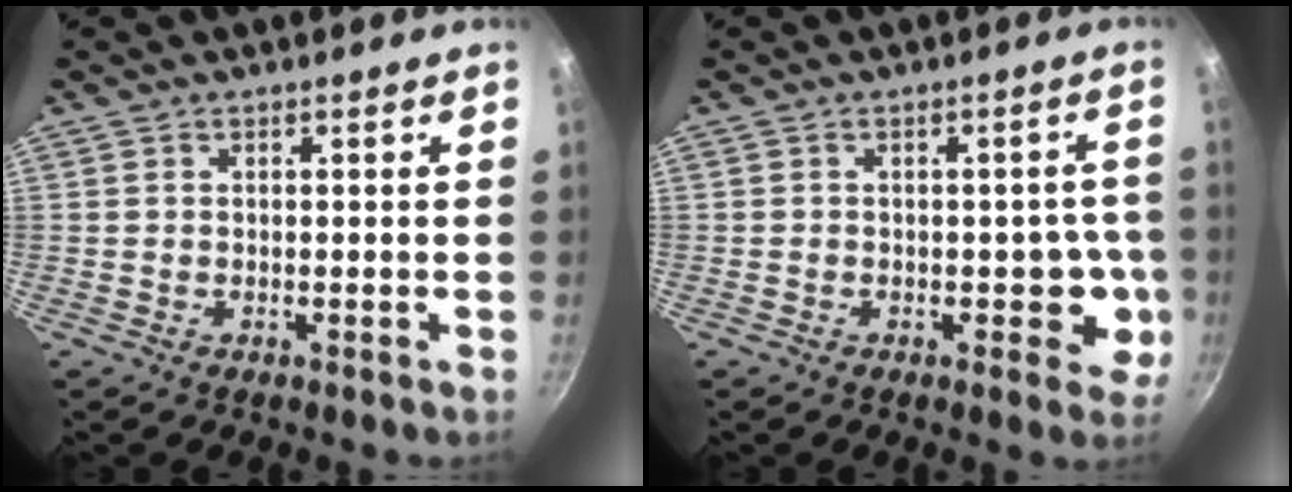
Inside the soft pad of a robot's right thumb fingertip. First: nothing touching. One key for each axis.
{"total": 6.6, "fx": -1.5, "fy": 4.0, "fz": 5.1, "tx": -0.008, "ty": 0.009, "tz": -0.020}